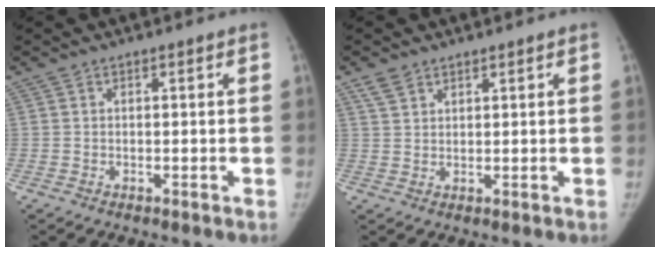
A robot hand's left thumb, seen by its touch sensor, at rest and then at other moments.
{"total": 3.2, "force": [2.3, 1.8, 1.2], "torque": [-0.021, -0.001, 0.051]}